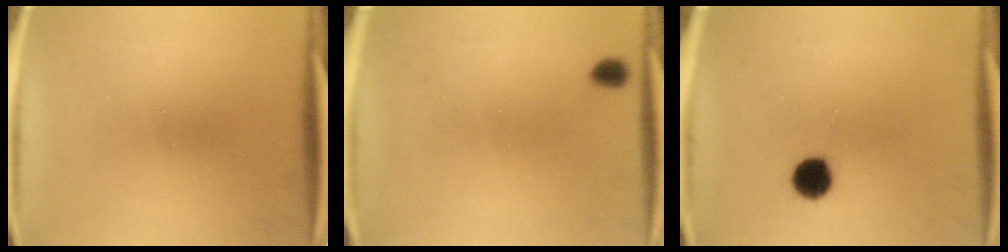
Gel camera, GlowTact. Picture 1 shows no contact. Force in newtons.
{"total": 1.3}
{"total": 6.0}